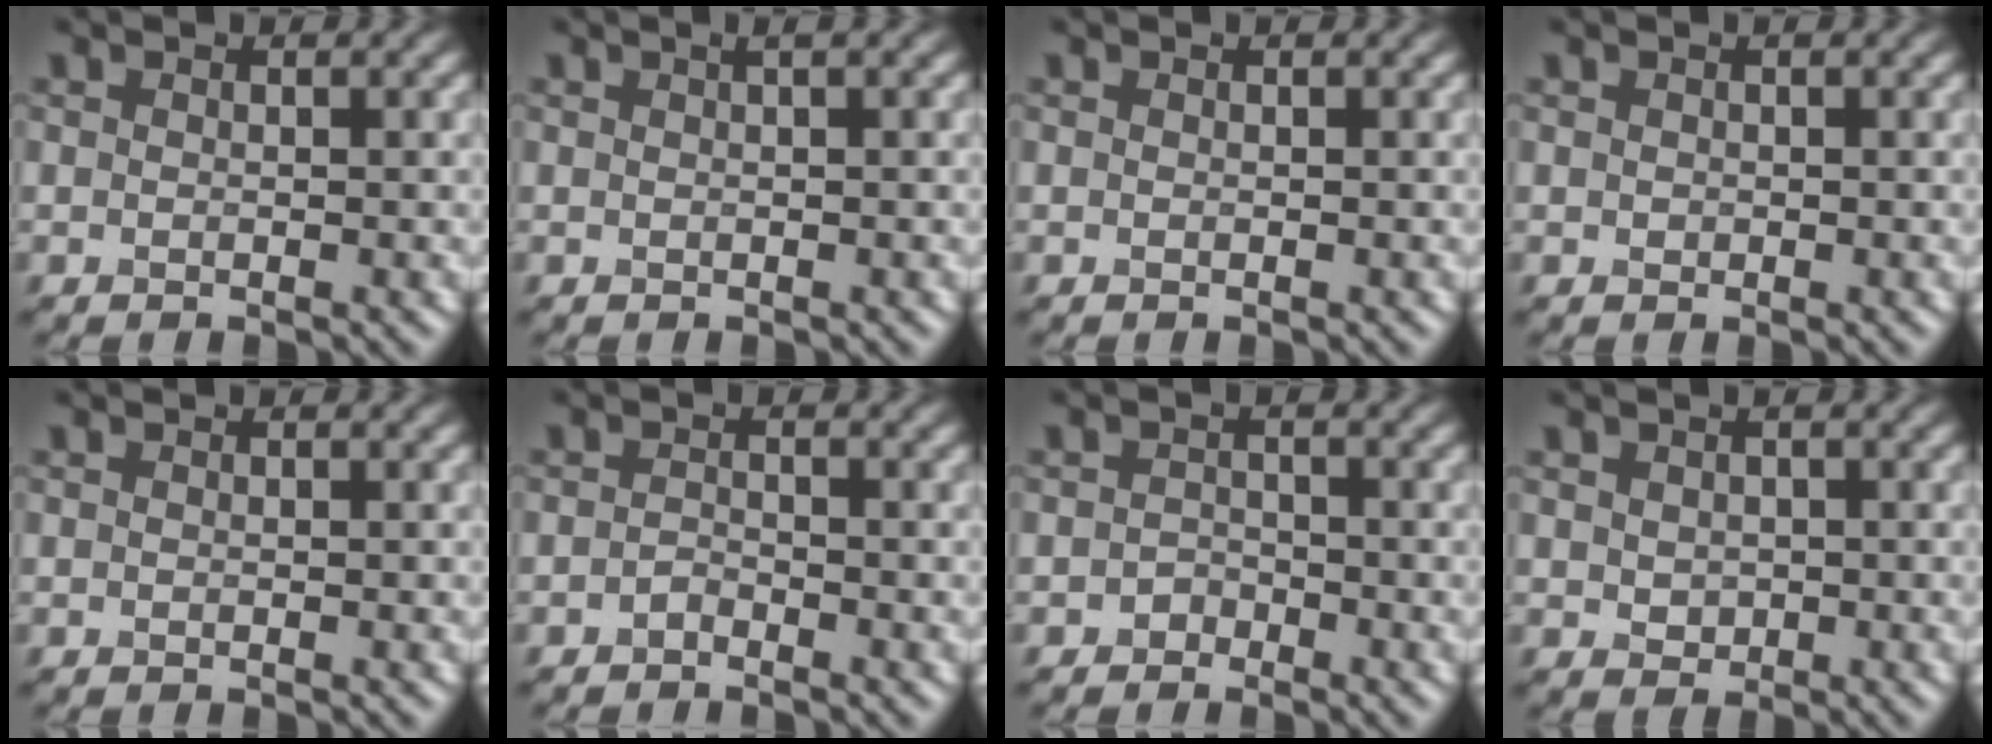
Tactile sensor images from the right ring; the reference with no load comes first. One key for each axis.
{"total": 0.8, "fx": 0.4, "fy": -0.1, "fz": 0.7, "tx": -0.015, "ty": 0.005, "tz": 0.008}
{"total": 0.0}
{"total": 0.0}
{"total": 0.0}
{"total": 0.8, "fx": -0.7, "fy": 0.2, "fz": 0.3, "tx": -0.008, "ty": 0.002, "tz": -0.014}
{"total": 1.0, "fx": -0.8, "fy": 0.6, "fz": 0.0, "tx": 0.004, "ty": 0.004, "tz": -0.013}
{"total": 1.3, "fx": 0.2, "fy": 1.1, "fz": 0.6, "tx": -0.014, "ty": -0.003, "tz": 0.008}